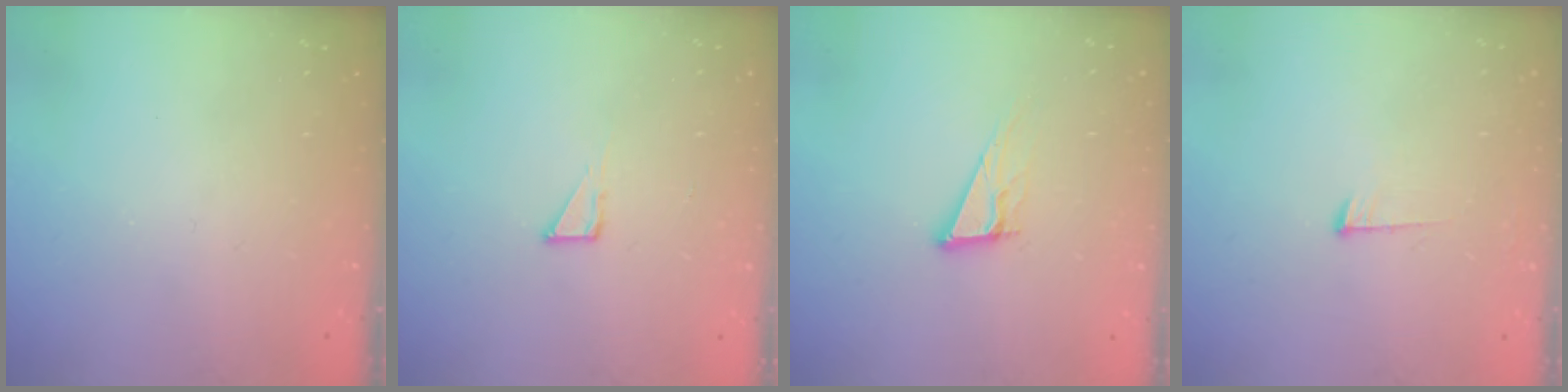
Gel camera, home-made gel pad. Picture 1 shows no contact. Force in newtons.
{"total": 2.7, "press": 2.7, "slide": 0.2}
{"total": 8.6, "press": 8.3, "slide": 2.4}
{"total": 6.1, "press": 6.1, "slide": 0.6}